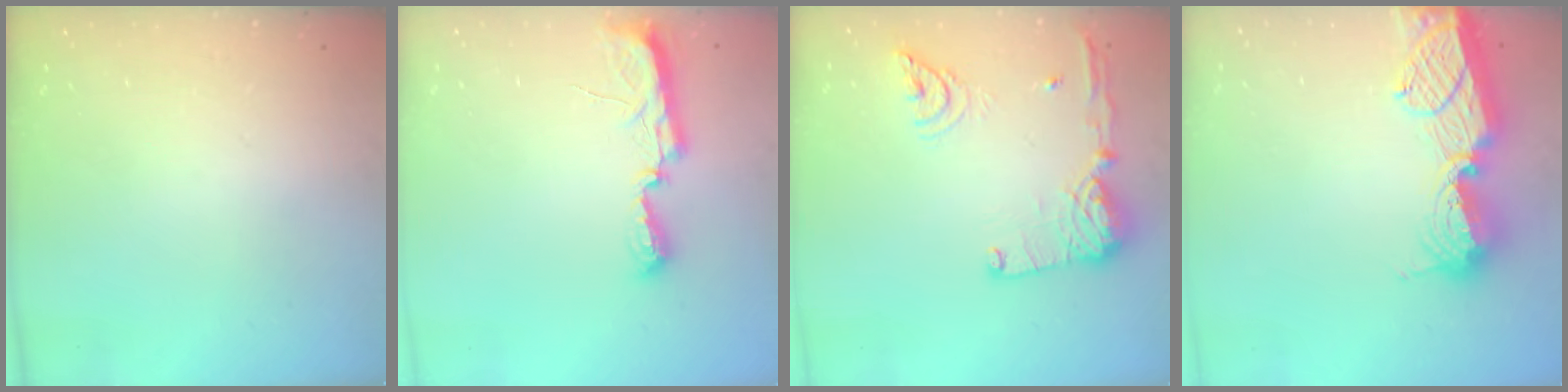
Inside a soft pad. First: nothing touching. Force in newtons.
{"total": 9.8, "press": 8.9, "slide": 4.2}
{"total": 16.7, "press": 16.5, "slide": 2.8}
{"total": 15.2, "press": 15.1, "slide": 1.3}